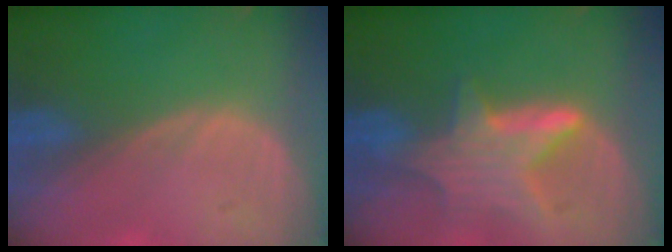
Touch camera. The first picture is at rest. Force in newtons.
{"total": 6.9, "press": 6.7, "slide": 1.7}